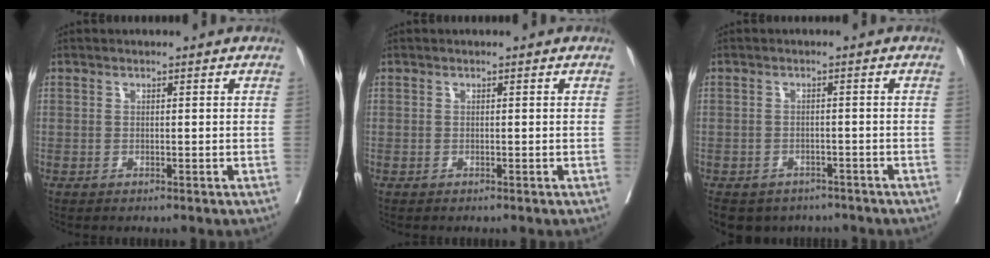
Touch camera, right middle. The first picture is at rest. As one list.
[{"total": 0.0}, {"total": 9.7, "force": [-7.4, 5.7, 2.3], "torque": [-0.056, -0.008, -0.090]}]